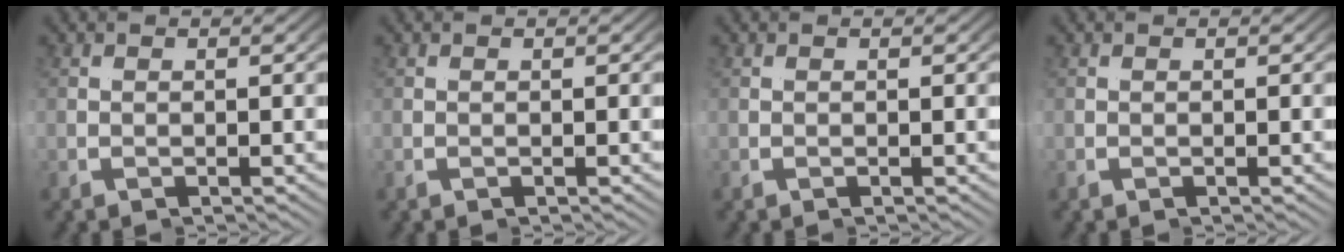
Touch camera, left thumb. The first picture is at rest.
{"total": 0.0}
{"total": 0.0}
{"total": 0.0}